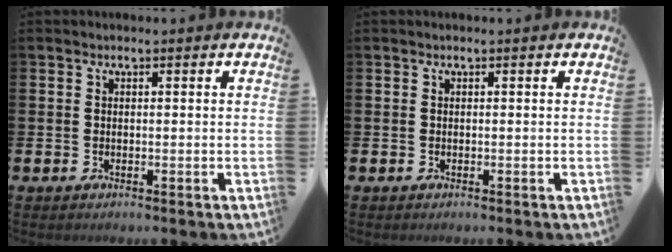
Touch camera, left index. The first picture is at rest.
{"total": 0.0}